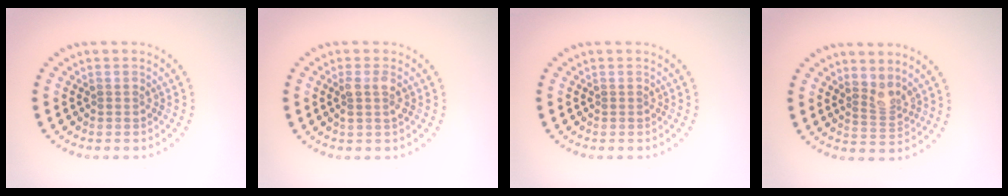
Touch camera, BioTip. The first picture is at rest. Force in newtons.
{"total": 1.5, "press": 1.4, "slide": 0.5}
{"total": 0.0}
{"total": 2.1, "press": 1.6, "slide": 1.4}